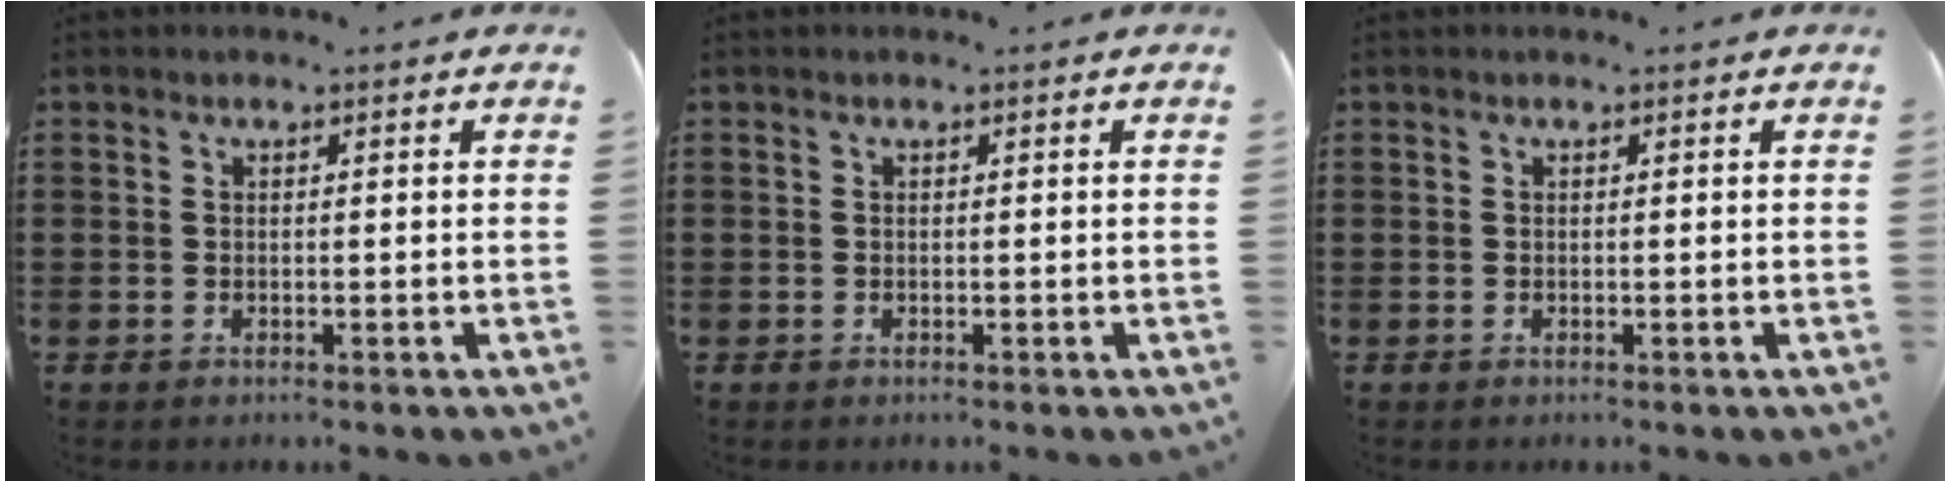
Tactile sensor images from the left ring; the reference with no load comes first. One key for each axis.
{"total": 0.0}
{"total": 0.0}